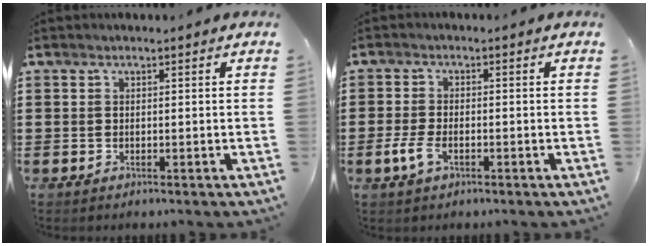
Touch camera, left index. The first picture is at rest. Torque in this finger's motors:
{"motor_torque": [0.55, 0.28, 0.16, 0.08]}